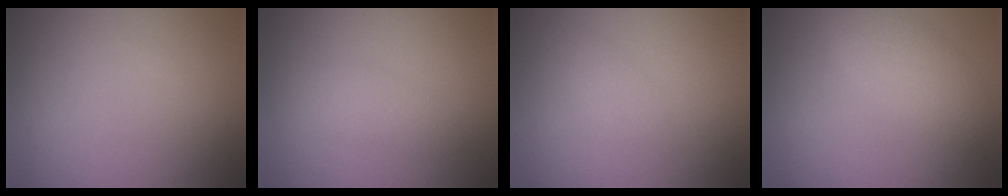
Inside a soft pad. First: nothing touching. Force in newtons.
{"total": 1.9, "press": 1.9, "slide": 0.1}
{"total": 1.2, "press": 1.2, "slide": 0.1}
{"total": 3.4, "press": 3.4, "slide": 0.1}